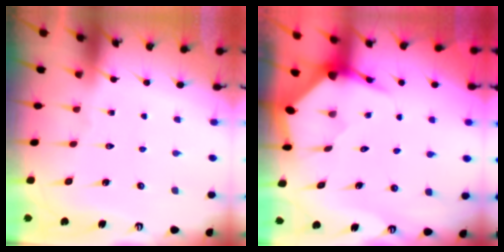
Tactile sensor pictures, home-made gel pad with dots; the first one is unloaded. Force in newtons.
{"total": 3.6, "press": 3.6, "slide": 0.4}